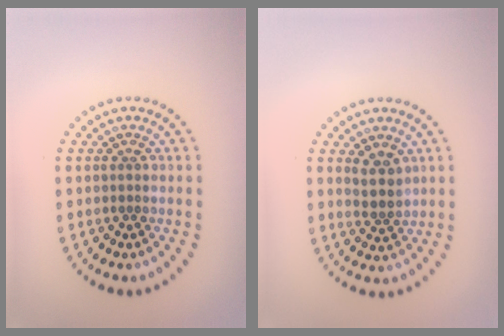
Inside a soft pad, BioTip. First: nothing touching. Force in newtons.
{"total": 2.2, "press": 1.8, "slide": 1.2}